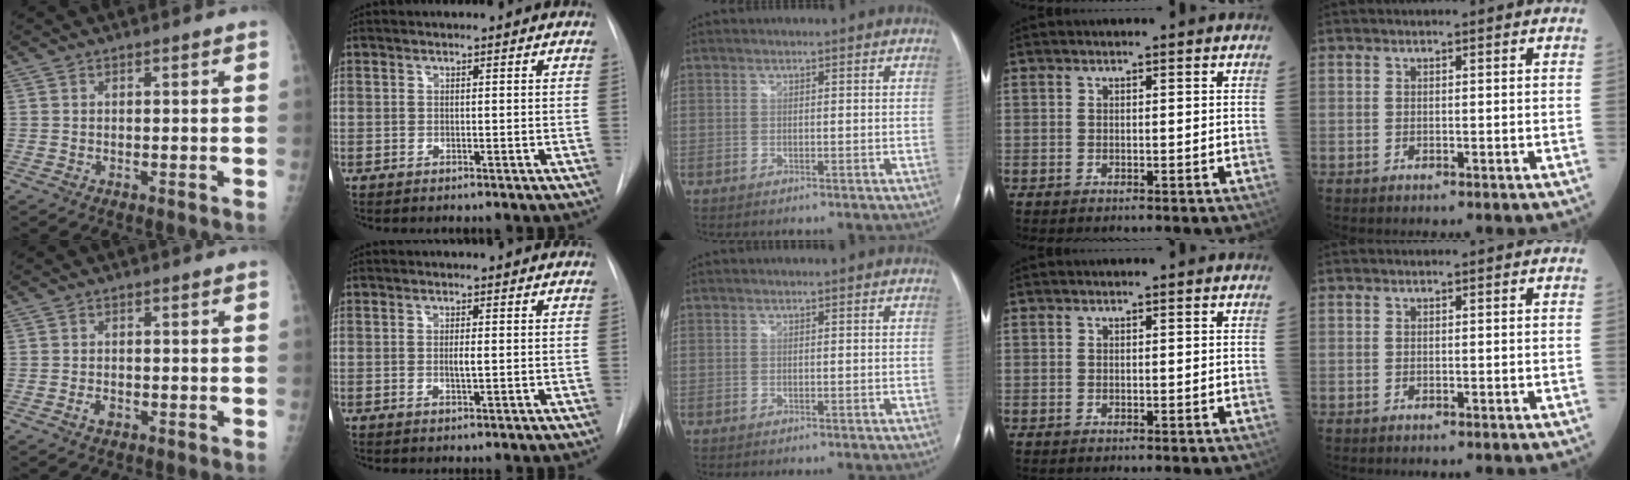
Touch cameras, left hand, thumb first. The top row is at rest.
{"thumb": {"total": 1.6, "force": [-0.7, 1.1, 1.0], "torque": [-0.014, 0.003, -0.012]}, "index": {"total": 1.4, "force": [0.0, 0.2, 1.4], "torque": [-0.027, -0.002, 0.001]}}